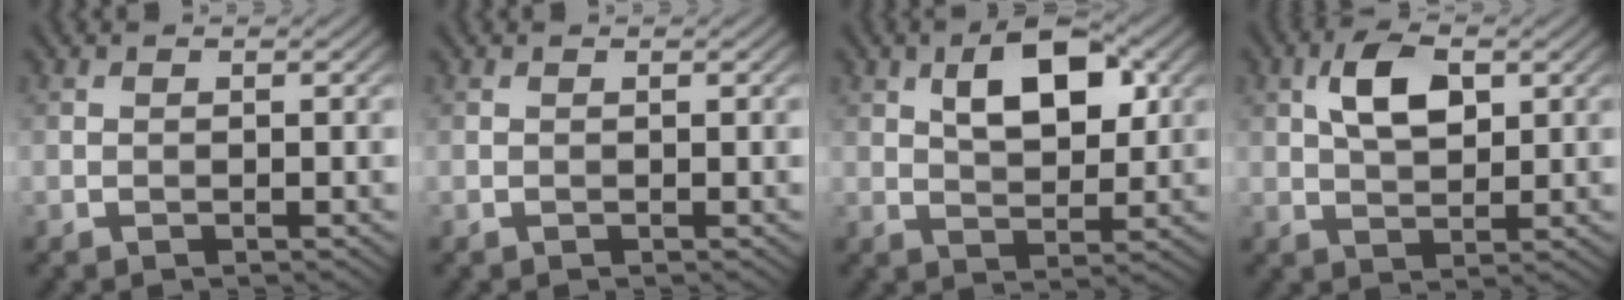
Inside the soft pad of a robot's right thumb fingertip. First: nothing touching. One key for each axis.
{"total": 0.0}
{"total": 7.9, "fx": 2.8, "fy": 4.0, "fz": 6.2, "tx": -0.103, "ty": 0.005, "tz": 0.044}
{"total": 6.2, "fx": 2.0, "fy": 3.2, "fz": 4.9, "tx": -0.101, "ty": 0.005, "tz": 0.034}